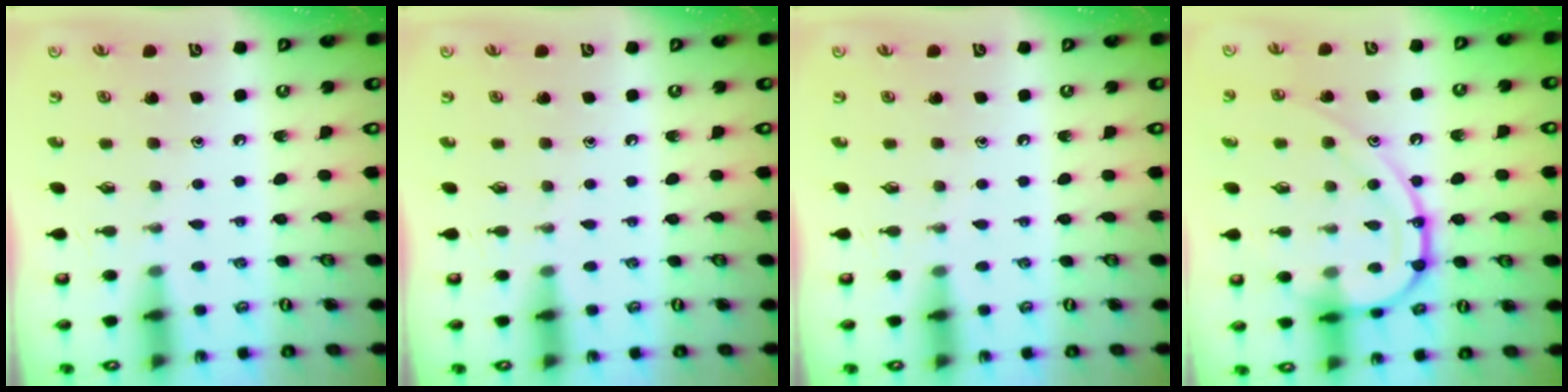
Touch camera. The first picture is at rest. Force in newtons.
{"total": 0.0}
{"total": 0.0}
{"total": 15.2, "press": 15.1, "slide": 1.5}